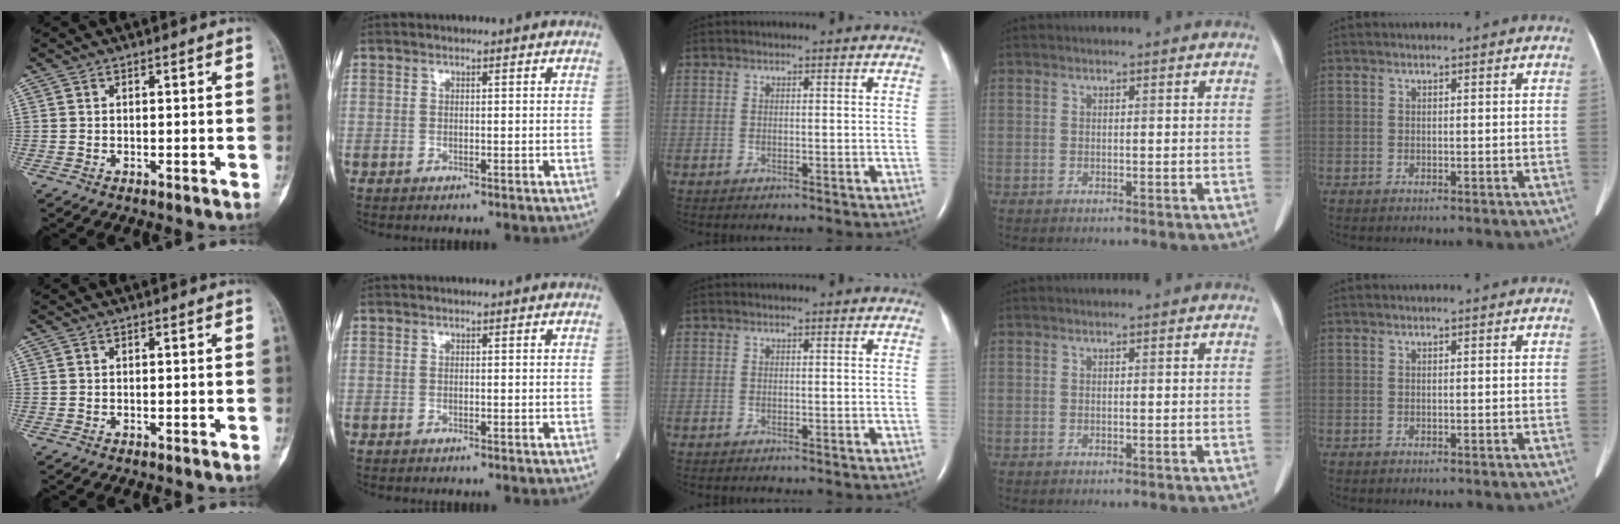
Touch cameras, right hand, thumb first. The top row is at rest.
{}